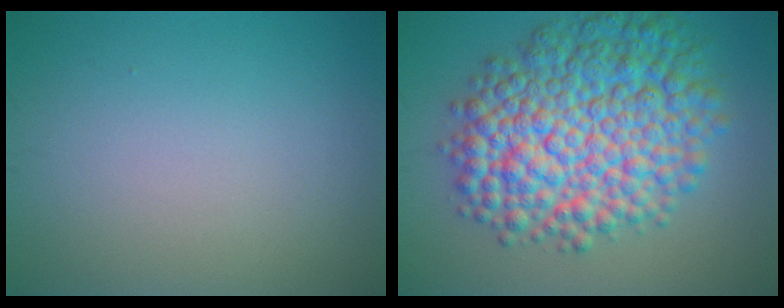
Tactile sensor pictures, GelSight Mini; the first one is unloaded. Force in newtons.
{"total": 11.6, "press": 11.6, "slide": 0.2}